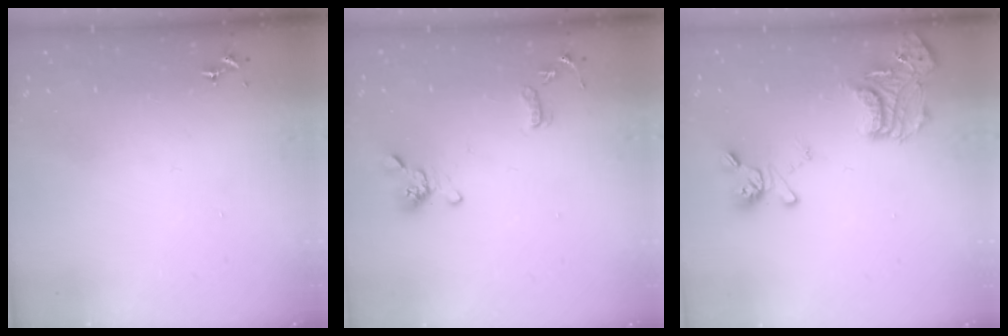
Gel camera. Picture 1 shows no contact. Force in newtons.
{"total": 11.5, "press": 11.3, "slide": 1.8}
{"total": 17.7, "press": 17.7, "slide": 1.6}